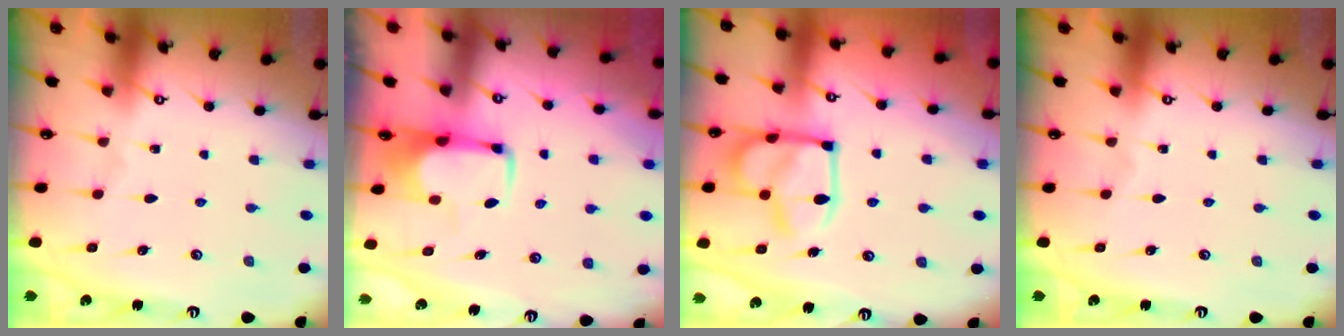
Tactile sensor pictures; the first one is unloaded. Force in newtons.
{"total": 1.8, "press": 1.7, "slide": 0.5}
{"total": 15.7, "press": 15.6, "slide": 1.6}
{"total": 0.0}